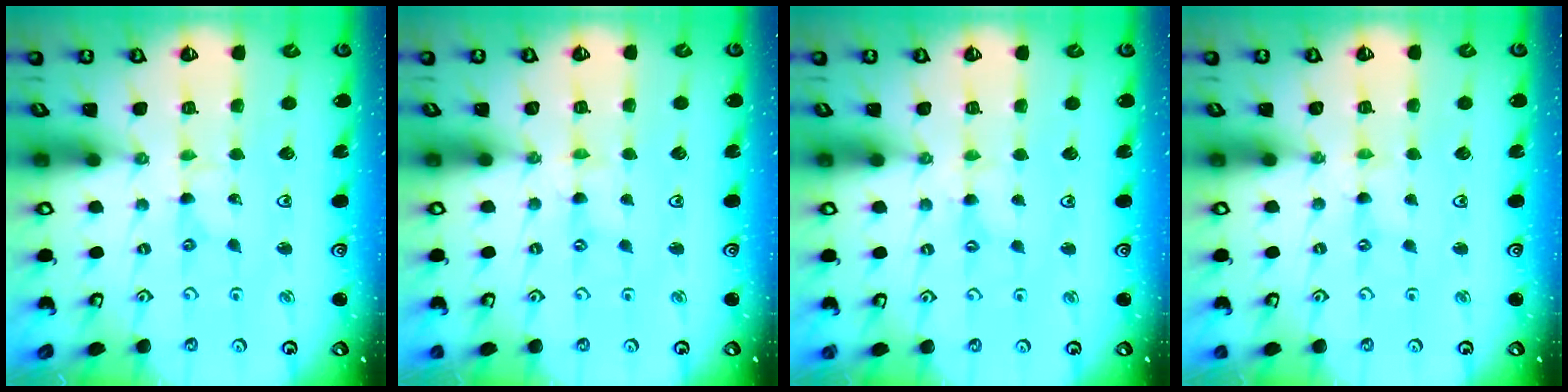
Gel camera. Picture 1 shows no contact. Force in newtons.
{"total": 0.0}
{"total": 0.5, "press": 0.5, "slide": 0.2}
{"total": 0.0}